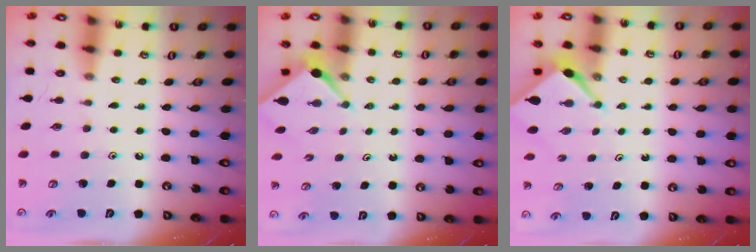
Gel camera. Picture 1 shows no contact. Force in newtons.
{"total": 2.3, "press": 2.3, "slide": 0.2}
{"total": 2.2, "press": 2.2, "slide": 0.3}